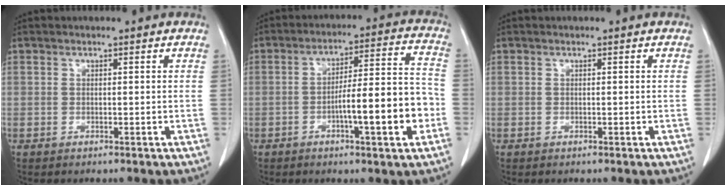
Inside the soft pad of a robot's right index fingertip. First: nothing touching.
{"total": 12.6, "force": [-3.9, 1.3, 11.9], "torque": [-0.180, 0.019, -0.055]}
{"total": 0.0}